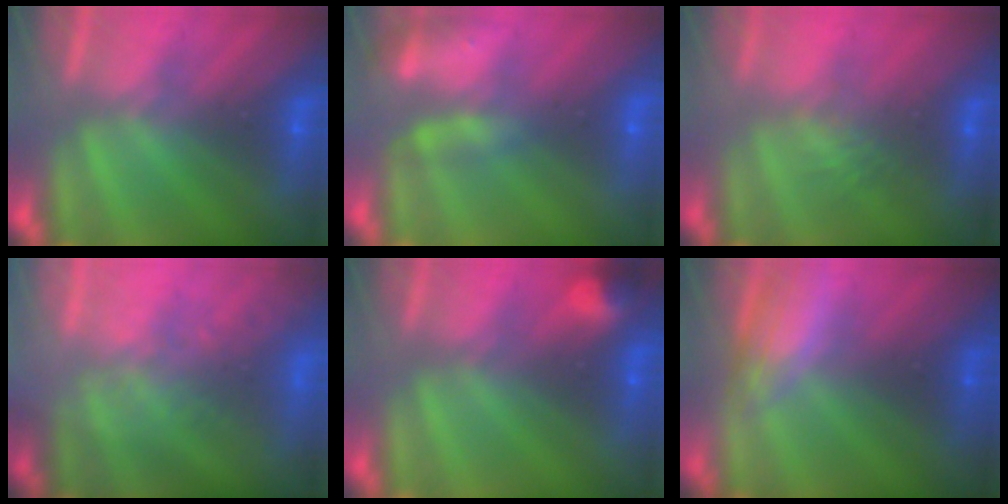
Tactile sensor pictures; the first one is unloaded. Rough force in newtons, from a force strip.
{"total": 2.4}
{"total": 2.8}
{"total": 9.2}
{"total": 2.9}
{"total": 2.9}